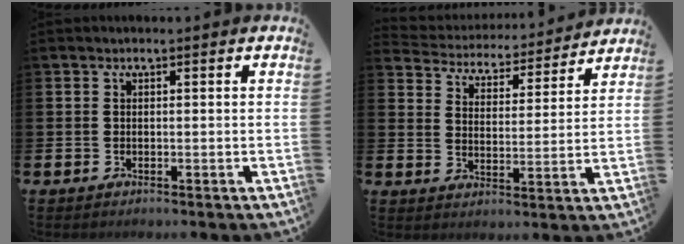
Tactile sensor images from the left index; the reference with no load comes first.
{"total": 4.4, "force": [4.3, 1.0, 0.0], "torque": [-0.033, -0.041, 0.068]}